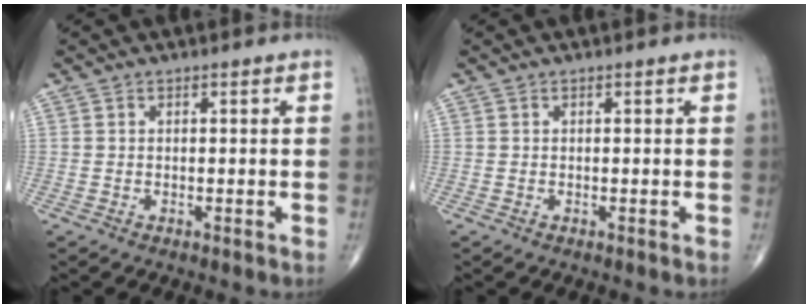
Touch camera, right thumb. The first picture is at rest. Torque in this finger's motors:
{"motor_torque": [0.00, 0.00, 0.01, -0.01, 0.00]}